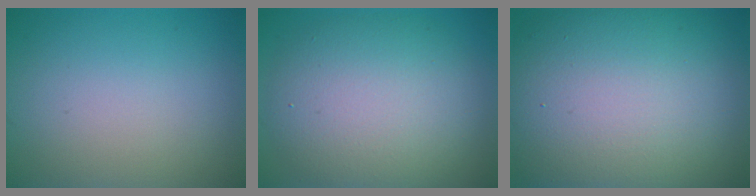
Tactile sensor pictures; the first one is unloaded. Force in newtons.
{"total": 8.6, "press": 8.5, "slide": 0.6}
{"total": 16.9, "press": 16.8, "slide": 1.0}